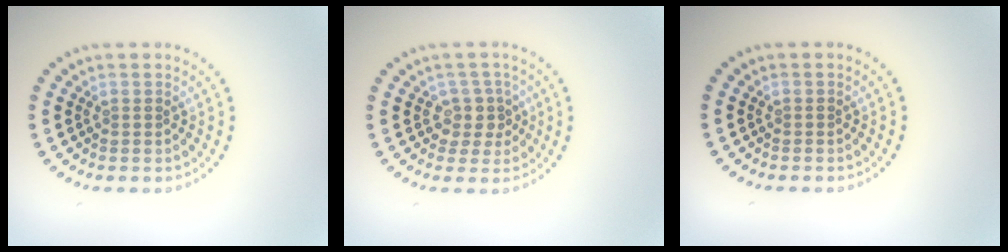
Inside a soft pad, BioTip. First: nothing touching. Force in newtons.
{"total": 2.2, "press": 1.9, "slide": 1.2}
{"total": 0.0}